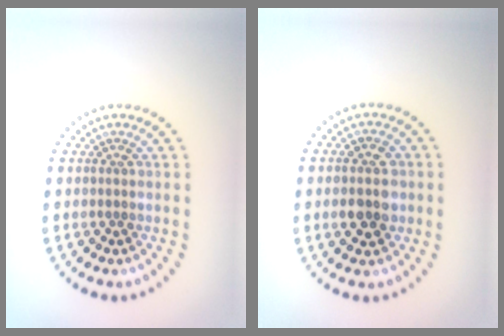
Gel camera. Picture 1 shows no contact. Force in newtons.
{"total": 3.7, "press": 3.7, "slide": 0.2}